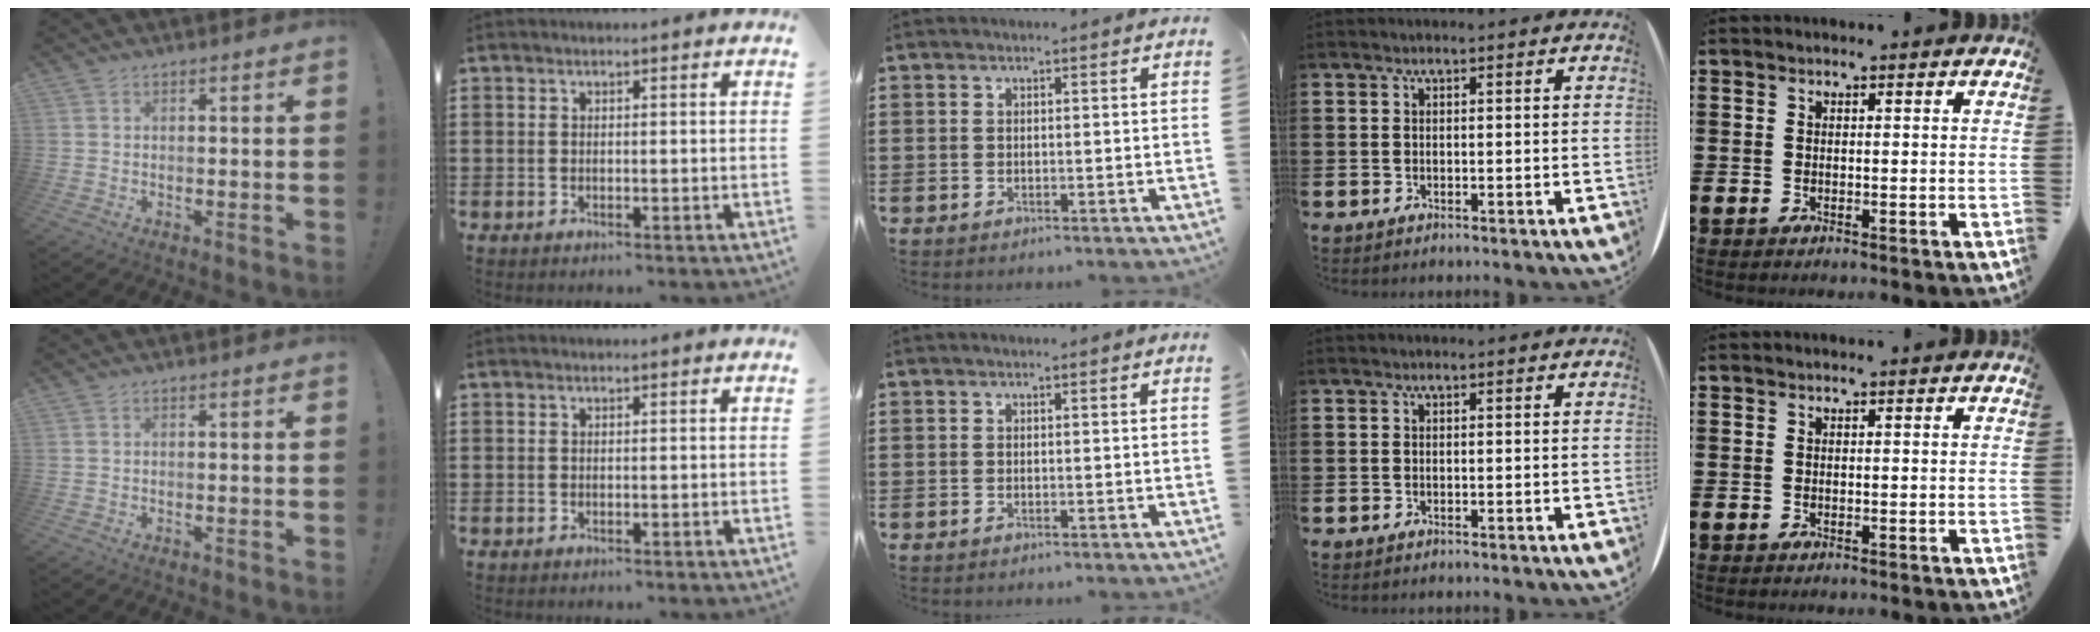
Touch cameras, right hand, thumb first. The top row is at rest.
{}